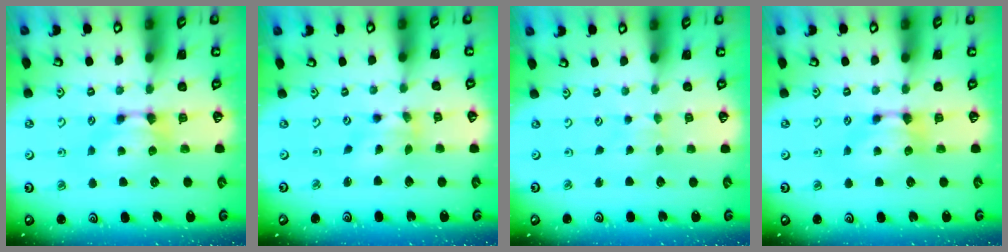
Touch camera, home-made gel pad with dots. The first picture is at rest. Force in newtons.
{"total": 2.3, "press": 1.7, "slide": 1.5}
{"total": 3.6, "press": 3.6, "slide": 0.1}
{"total": 0.0}